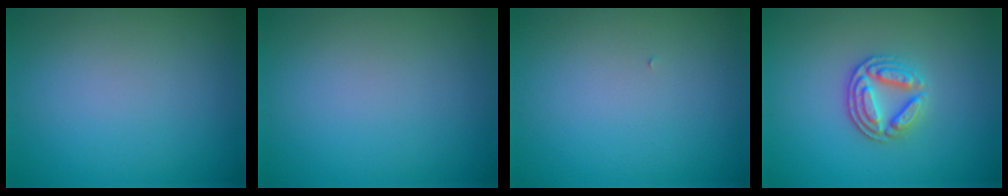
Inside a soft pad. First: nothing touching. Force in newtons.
{"total": 0.0}
{"total": 0.0}
{"total": 3.3, "press": 2.9, "slide": 1.6}